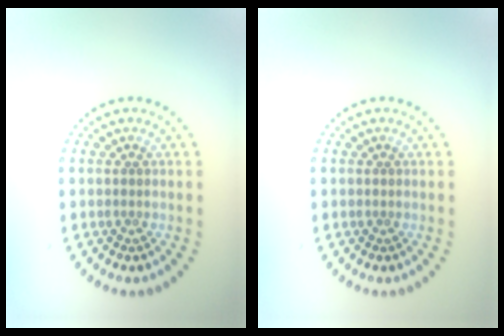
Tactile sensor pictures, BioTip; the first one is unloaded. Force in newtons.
{"total": 0.0}